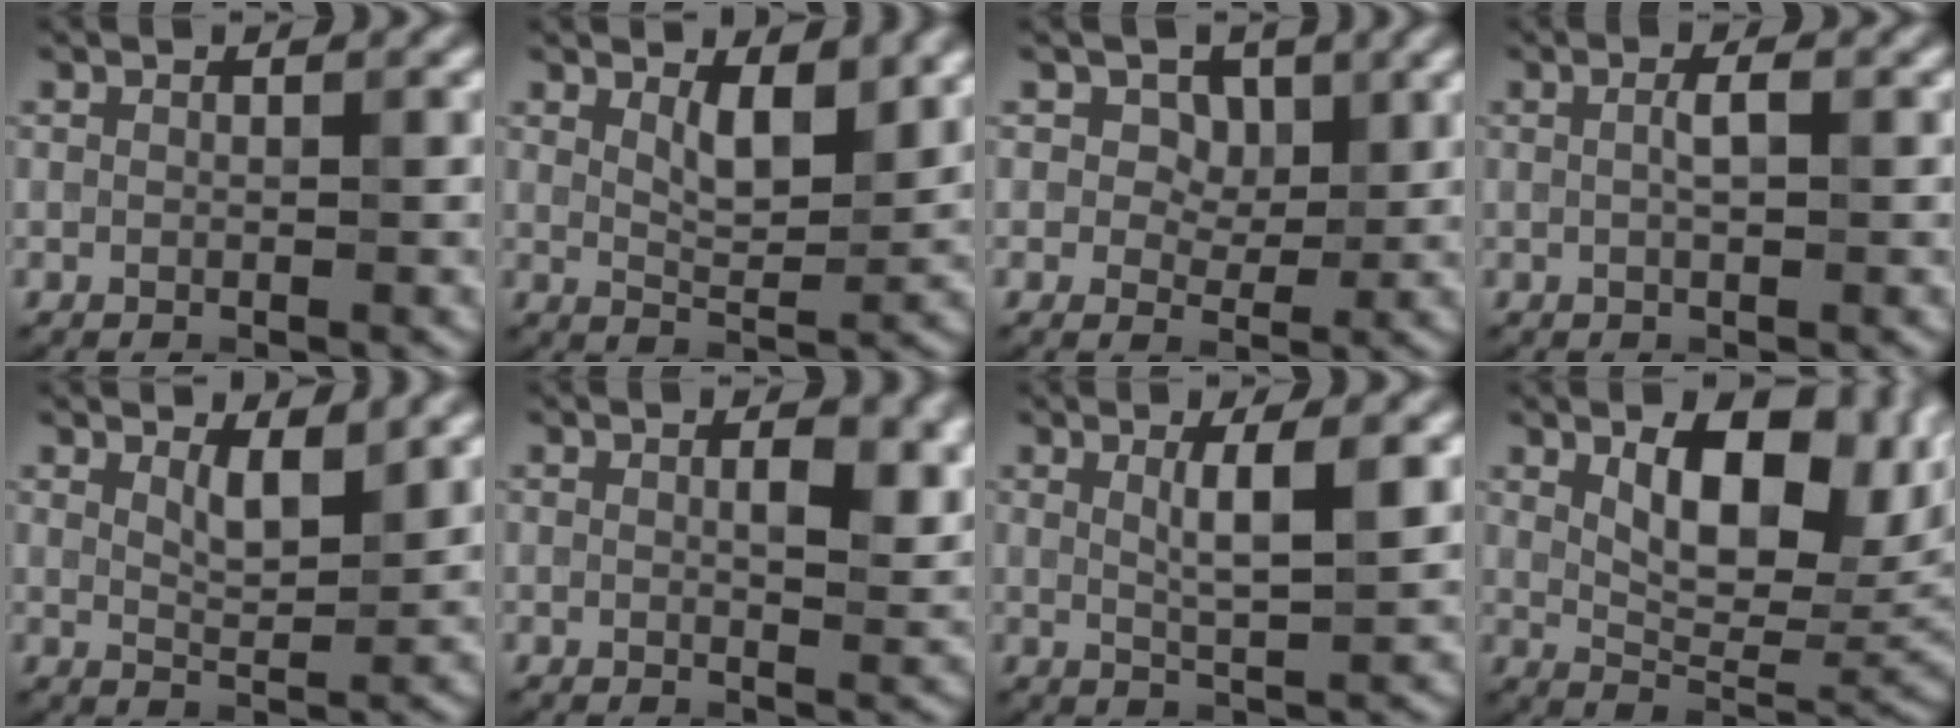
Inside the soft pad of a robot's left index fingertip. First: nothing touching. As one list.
[{"total": 3.6, "force": [1.9, 1.3, 2.7], "torque": [-0.050, -0.007, 0.034]}, {"total": 4.1, "force": [1.6, 2.9, 2.3], "torque": [-0.042, 0.000, 0.009]}, {"total": 1.5, "force": [0.2, 0.3, 1.4], "torque": [-0.027, 0.002, 0.002]}, {"total": 2.6, "force": [1.6, 0.8, 1.8], "torque": [-0.032, -0.007, 0.031]}, {"total": 3.8, "force": [1.2, 1.4, 3.3], "torque": [-0.046, -0.003, 0.020]}, {"total": 3.6, "force": [1.0, 0.8, 3.4], "torque": [-0.052, -0.003, 0.017]}, {"total": 11.1, "force": [3.1, 5.3, 9.2], "torque": [-0.138, 0.000, 0.053]}]